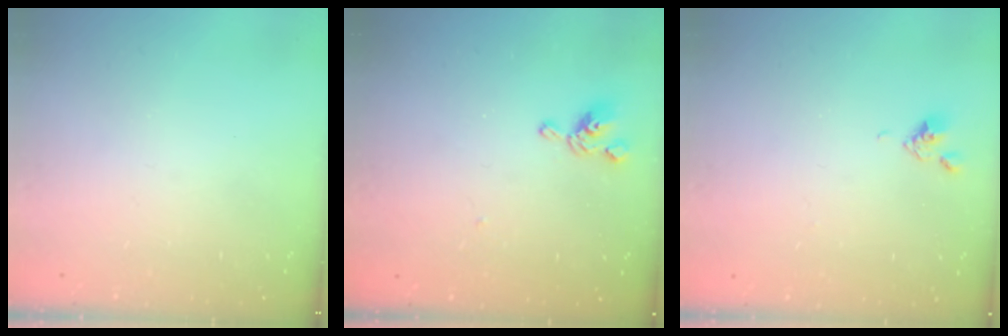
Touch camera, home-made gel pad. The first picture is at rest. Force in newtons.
{"total": 5.4, "press": 5.4, "slide": 0.5}
{"total": 6.5, "press": 6.5, "slide": 0.2}